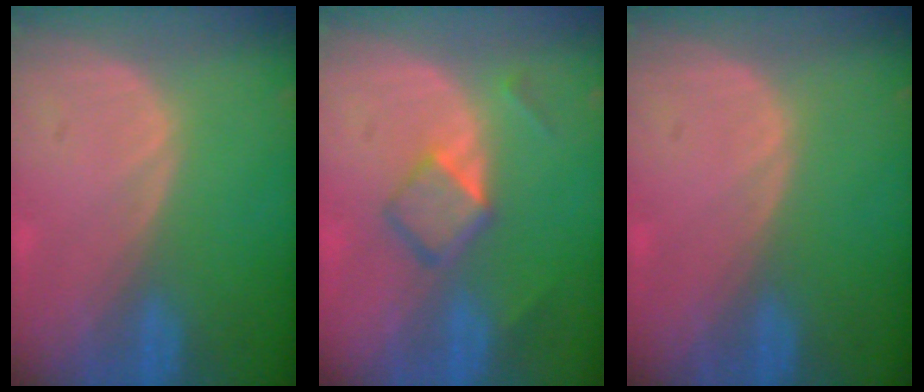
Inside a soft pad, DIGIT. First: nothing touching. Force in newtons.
{"total": 4.6, "press": 4.5, "slide": 1.0}
{"total": 0.0}